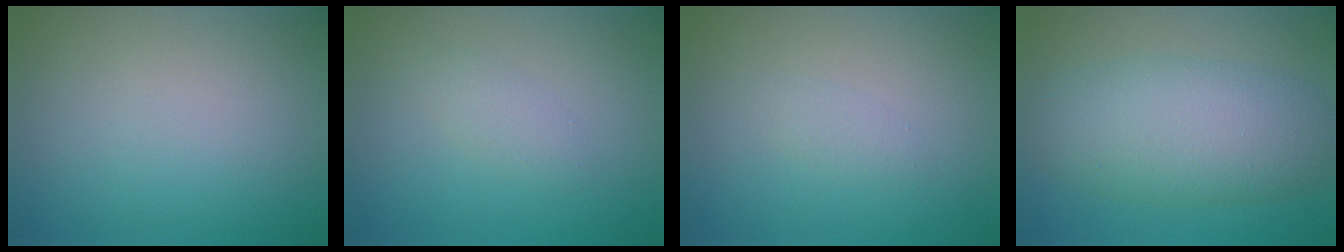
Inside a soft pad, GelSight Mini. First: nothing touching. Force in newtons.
{"total": 1.3, "press": 1.3, "slide": 0.1}
{"total": 0.8, "press": 0.8, "slide": 0.0}
{"total": 7.2, "press": 7.2, "slide": 0.2}